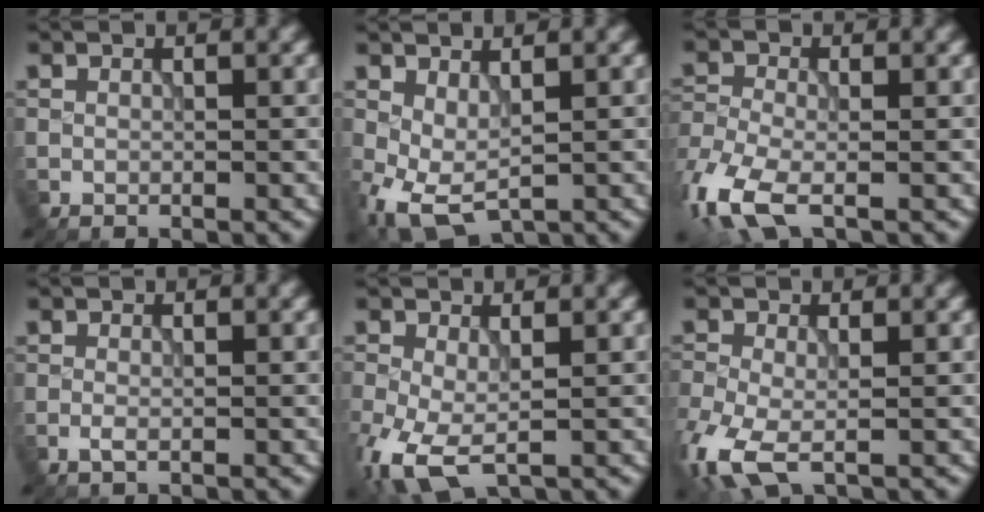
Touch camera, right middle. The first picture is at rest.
{"total": 4.1, "force": [-0.4, 2.1, 3.5], "torque": [-0.087, -0.007, -0.005]}
{"total": 6.5, "force": [-3.5, 3.2, 4.5], "torque": [-0.107, -0.014, -0.081]}
{"total": 0.8, "force": [-0.3, 0.1, 0.7], "torque": [-0.015, -0.004, -0.009]}
{"total": 5.7, "force": [-2.1, 2.8, 4.5], "torque": [-0.120, -0.022, -0.038]}
{"total": 5.9, "force": [-2.4, 3.0, 4.5], "torque": [-0.115, -0.016, -0.054]}